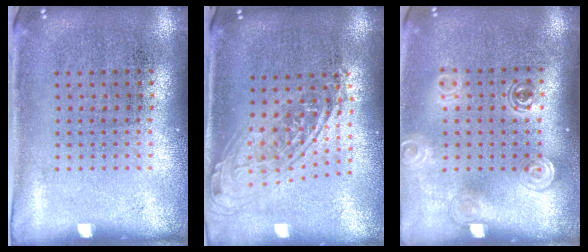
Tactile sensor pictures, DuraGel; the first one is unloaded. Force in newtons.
{"total": 1.9, "press": 1.4, "slide": 1.2}
{"total": 1.5, "press": 1.3, "slide": 0.8}